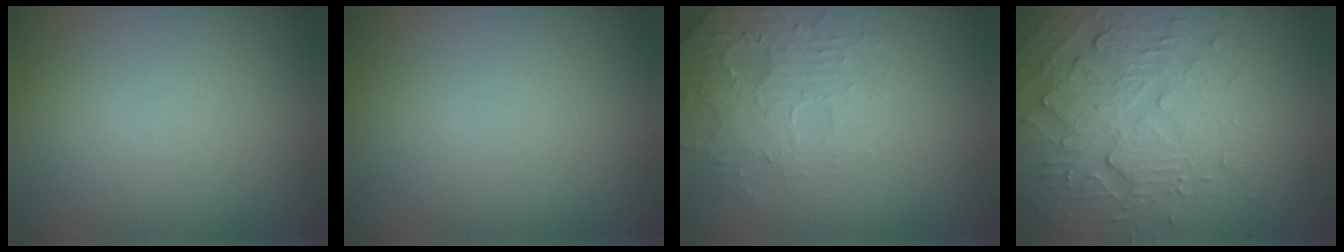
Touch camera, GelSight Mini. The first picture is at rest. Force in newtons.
{"total": 0.0}
{"total": 3.7, "press": 3.6, "slide": 0.7}
{"total": 5.4, "press": 3.7, "slide": 4.0}